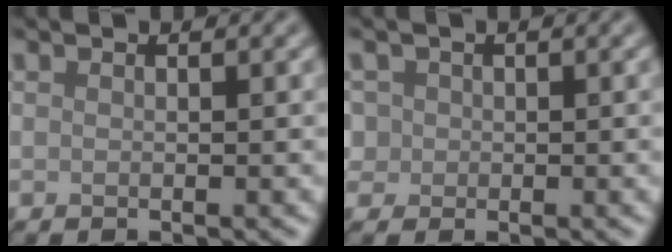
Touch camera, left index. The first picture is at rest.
{"total": 3.0, "force": [0.8, 2.7, 0.9], "torque": [-0.011, 0.015, 0.004]}